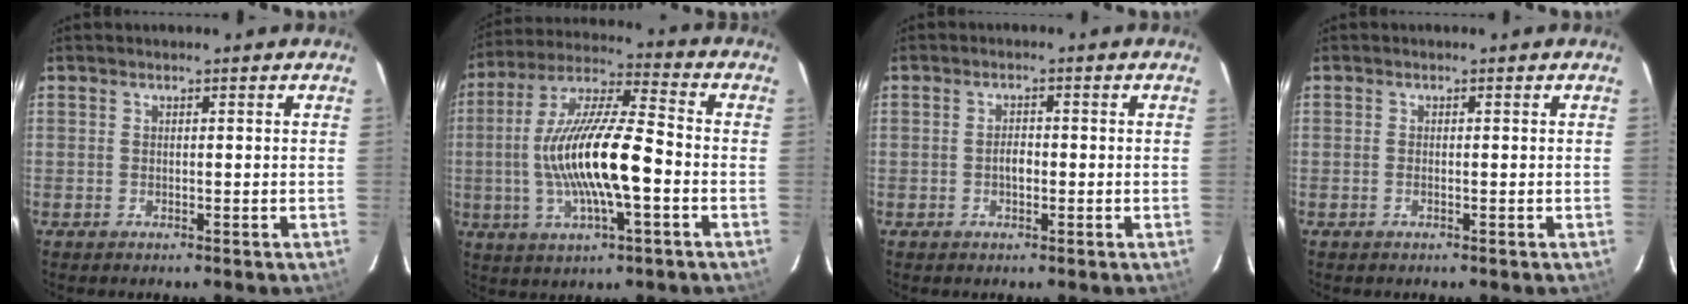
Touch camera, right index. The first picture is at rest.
{"total": 17.2, "force": [-2.9, 3.7, 16.5], "torque": [-0.321, 0.004, -0.056]}
{"total": 1.9, "force": [-0.5, 1.1, 1.5], "torque": [-0.029, 0.005, -0.011]}
{"total": 0.7, "force": [-0.2, 0.1, 0.6], "torque": [-0.012, 0.000, -0.006]}